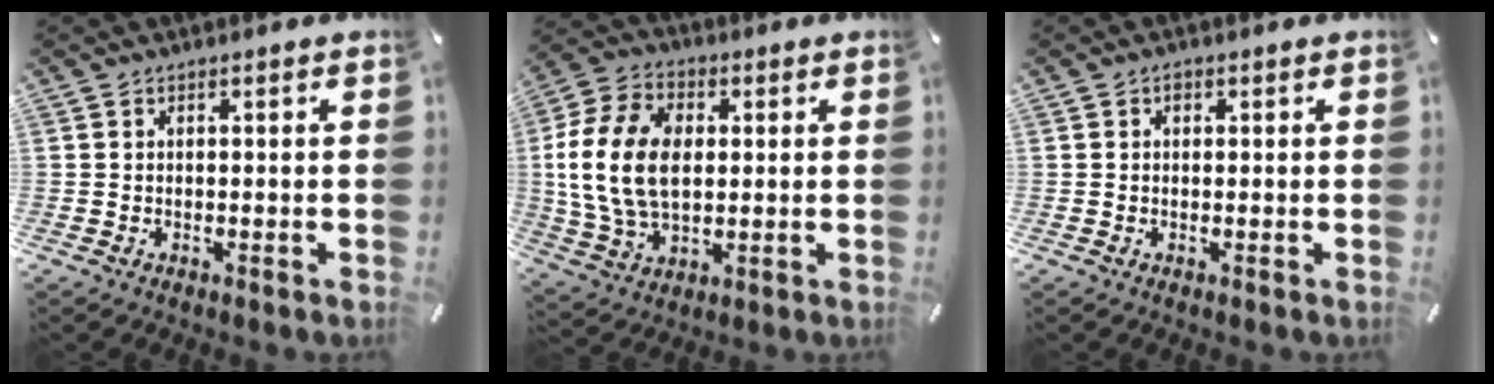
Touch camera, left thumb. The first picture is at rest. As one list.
[{"total": 15.7, "force": [0.8, 11.4, 10.9], "torque": [-0.252, 0.014, 0.015]}, {"total": 0.8, "force": [0.2, 0.7, 0.4], "torque": [-0.007, 0.004, 0.003]}]